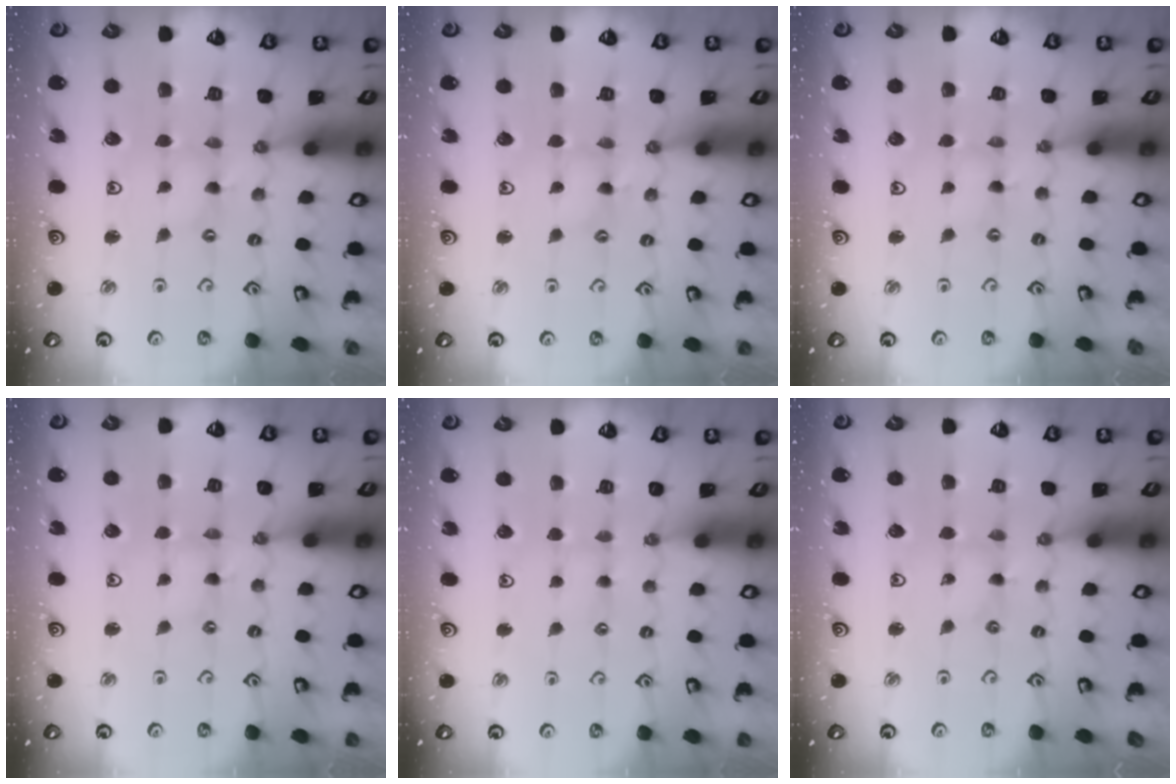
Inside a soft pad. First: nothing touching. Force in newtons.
{"total": 1.3, "press": 1.3, "slide": 0.3}
{"total": 0.0}
{"total": 0.0}
{"total": 1.9, "press": 1.9, "slide": 0.4}
{"total": 0.0}